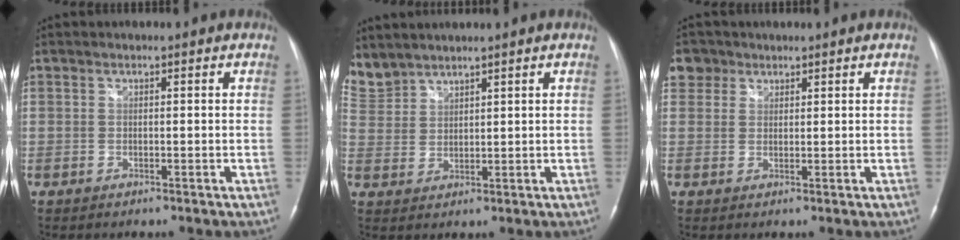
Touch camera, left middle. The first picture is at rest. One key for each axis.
{"total": 6.5, "fx": 6.1, "fy": 2.3, "fz": 0.5, "tx": -0.026, "ty": 0.012, "tz": 0.139}
{"total": 3.9, "fx": 2.3, "fy": 3.1, "fz": 0.2, "tx": -0.003, "ty": 0.013, "tz": 0.042}